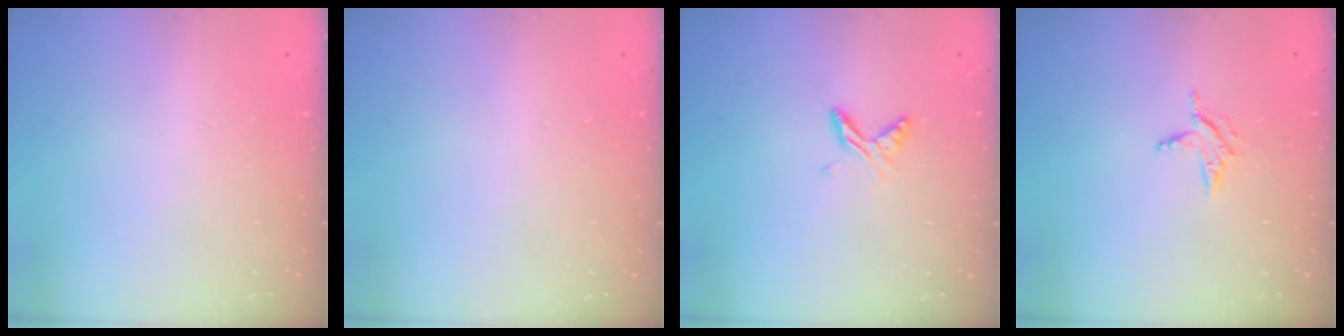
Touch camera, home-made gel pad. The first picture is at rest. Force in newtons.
{"total": 0.0}
{"total": 6.6, "press": 6.5, "slide": 0.9}
{"total": 3.9, "press": 3.9, "slide": 0.4}